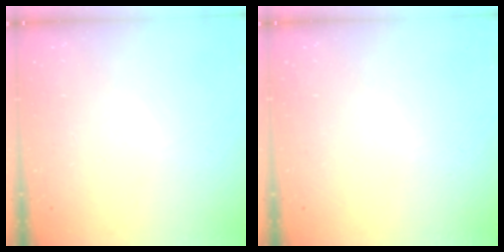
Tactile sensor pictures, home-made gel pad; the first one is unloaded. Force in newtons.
{"total": 0.0}